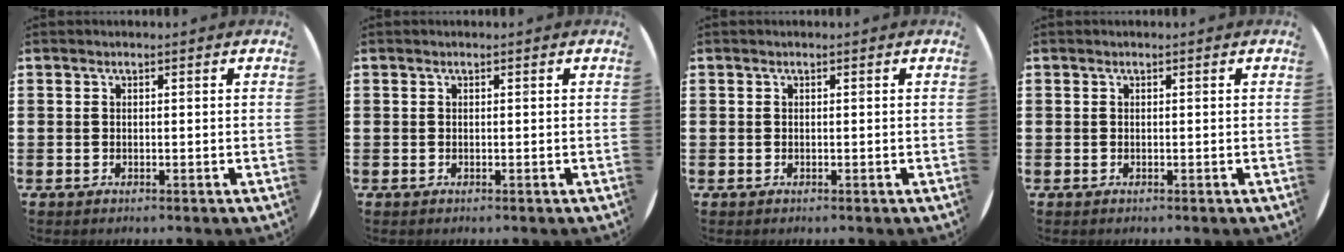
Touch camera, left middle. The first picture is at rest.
{"total": 0.0}
{"total": 0.0}
{"total": 0.0}